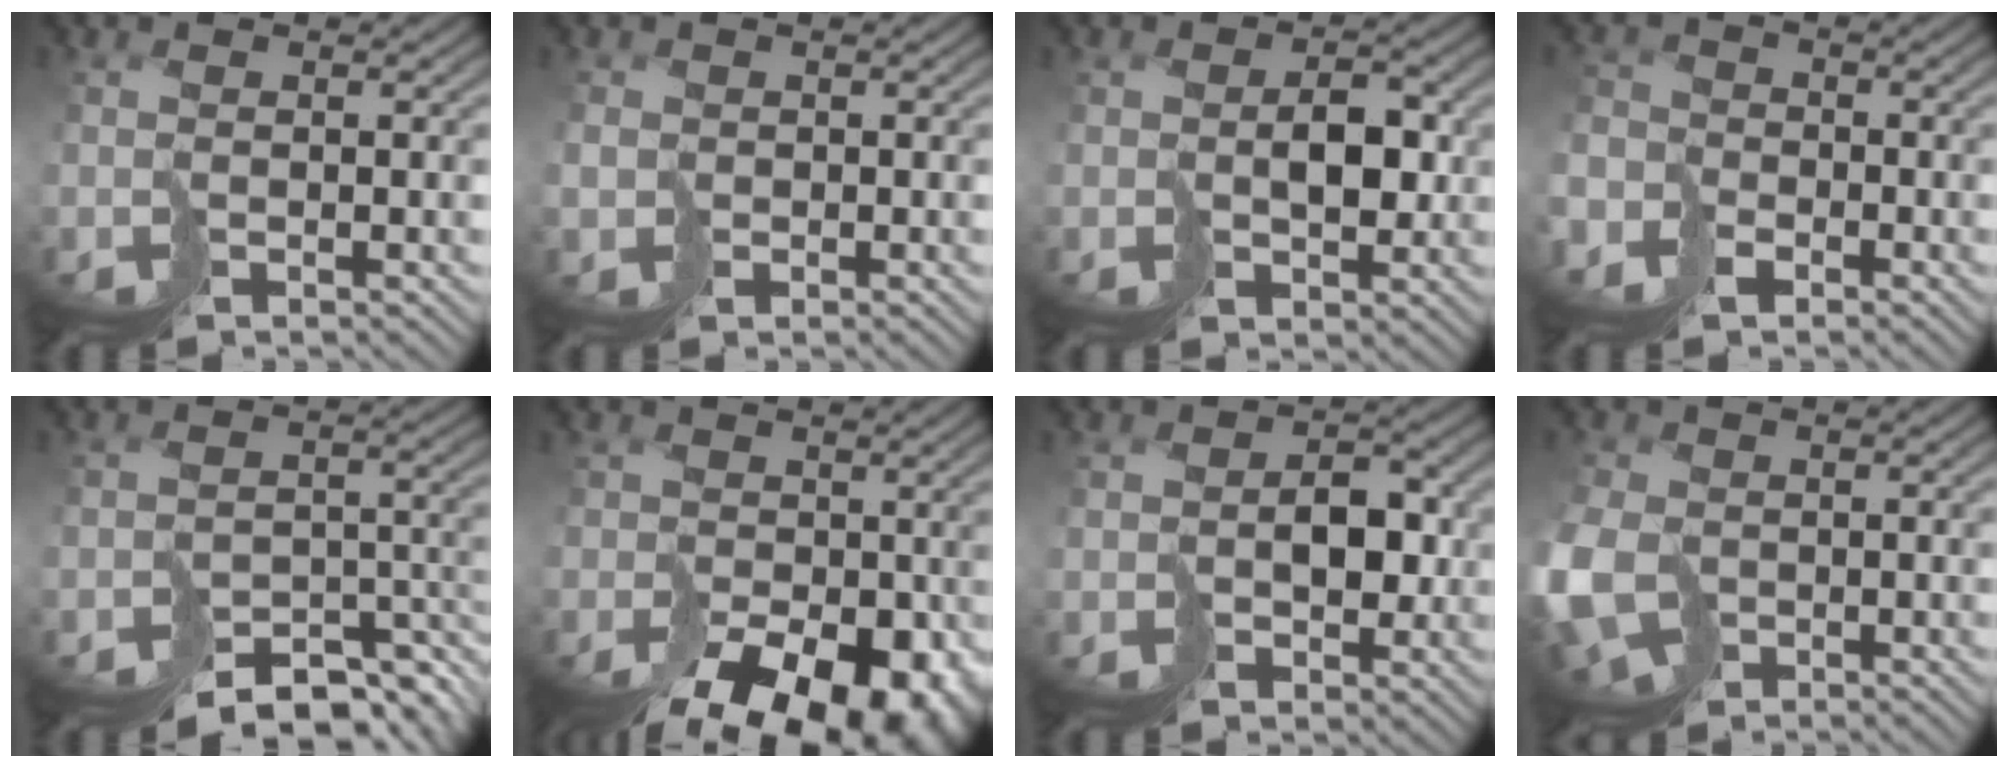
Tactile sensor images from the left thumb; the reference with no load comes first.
{"total": 1.0, "force": [0.0, 1.0, 0.0], "torque": [0.001, -0.001, -0.004]}
{"total": 3.4, "force": [0.7, 2.3, 2.5], "torque": [-0.035, 0.005, 0.021]}
{"total": 4.8, "force": [-3.3, 3.2, 1.2], "torque": [-0.029, -0.010, -0.074]}
{"total": 7.5, "force": [-6.7, 2.5, 2.4], "torque": [-0.024, -0.004, -0.083]}
{"total": 12.9, "force": [-6.5, 8.4, 7.3], "torque": [-0.101, -0.052, -0.051]}
{"total": 3.7, "force": [0.0, 2.9, 2.3], "torque": [-0.018, 0.006, 0.011]}
{"total": 9.7, "force": [-2.9, 6.5, 6.5], "torque": [-0.181, -0.038, -0.047]}